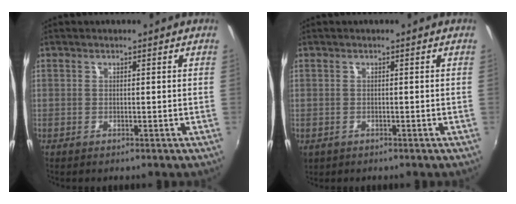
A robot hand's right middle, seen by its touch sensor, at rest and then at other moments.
{"total": 1.7, "force": [-0.5, 1.4, 0.7], "torque": [-0.015, -0.005, -0.006]}